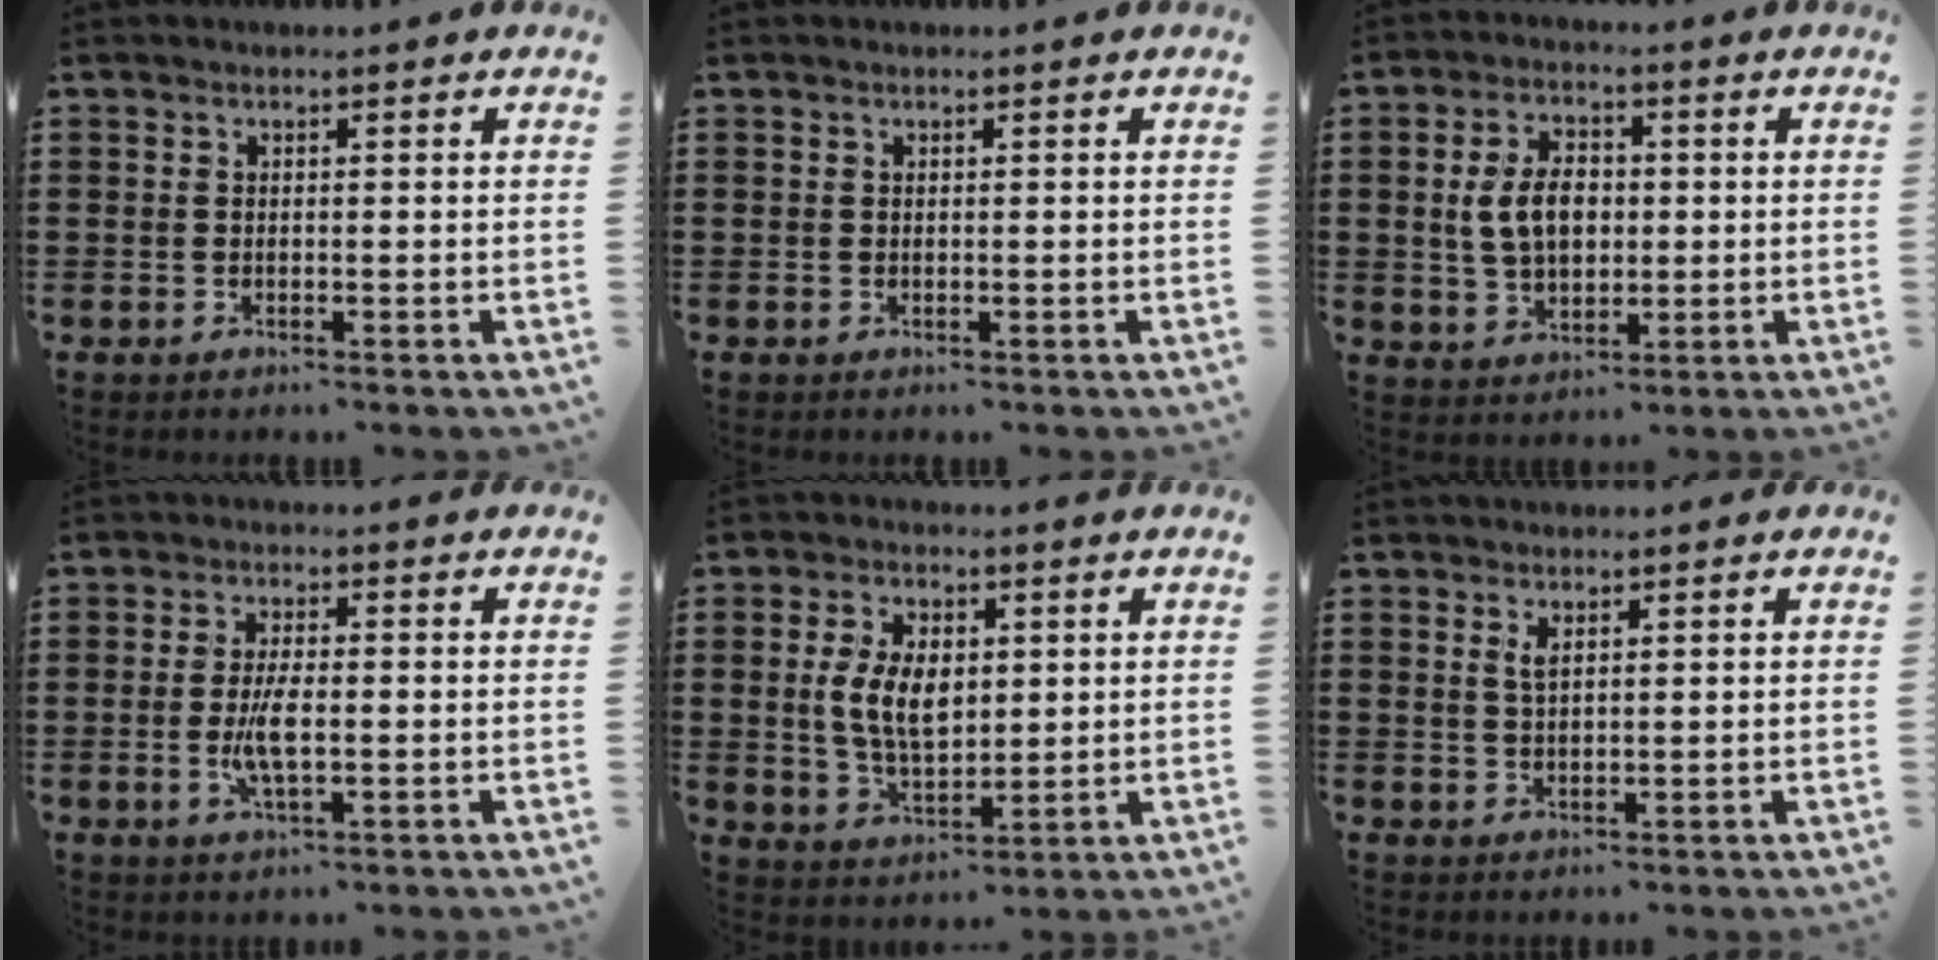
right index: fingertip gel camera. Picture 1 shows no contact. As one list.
[{"total": 0.0}, {"total": 7.0, "force": [0.4, 4.5, 5.3], "torque": [-0.115, 0.008, -0.001]}, {"total": 5.0, "force": [-0.8, 1.6, 4.6], "torque": [-0.108, -0.005, -0.024]}, {"total": 7.6, "force": [1.0, 4.5, 6.1], "torque": [-0.123, 0.010, 0.016]}, {"total": 1.8, "force": [0.9, 0.6, 1.4], "torque": [-0.032, 0.002, 0.016]}]